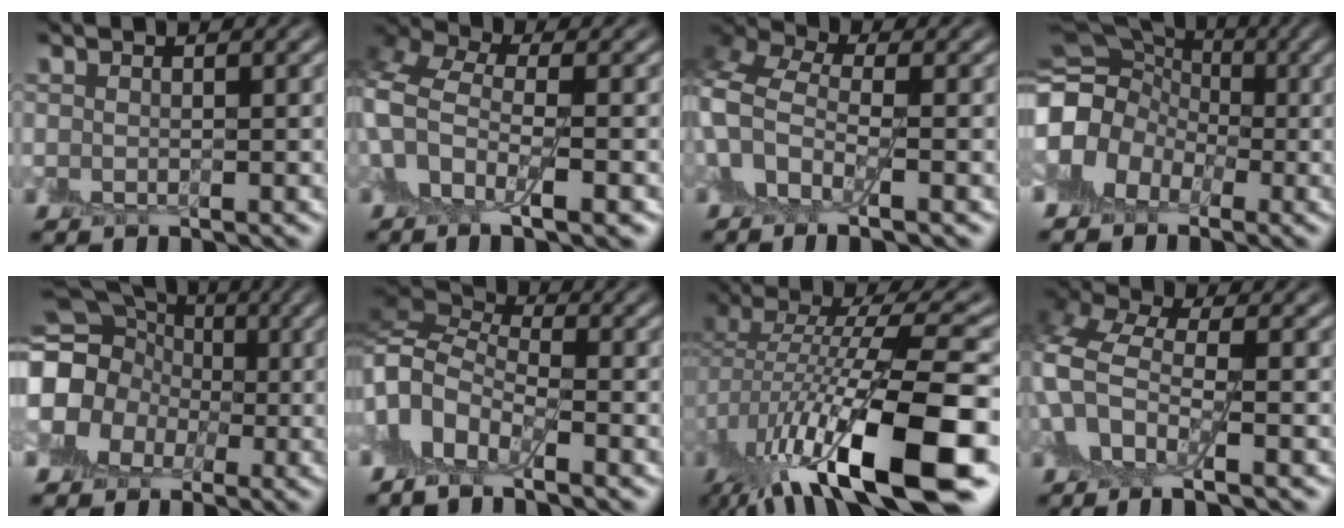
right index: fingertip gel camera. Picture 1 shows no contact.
{"total": 6.5, "force": [-1.7, 3.7, 5.0], "torque": [-0.109, -0.002, -0.042]}
{"total": 5.7, "force": [-1.5, 3.4, 4.4], "torque": [-0.101, 0.003, -0.047]}
{"total": 9.7, "force": [-2.0, 7.9, 5.1], "torque": [-0.083, 0.004, -0.060]}
{"total": 11.1, "force": [-1.1, 9.6, 5.4], "torque": [-0.107, 0.004, -0.060]}
{"total": 4.5, "force": [-1.1, 2.5, 3.6], "torque": [-0.074, 0.011, -0.047]}
{"total": 14.9, "force": [-5.4, 4.3, 13.2], "torque": [-0.241, 0.005, -0.087]}
{"total": 6.1, "force": [-0.8, 3.4, 5.0], "torque": [-0.114, 0.003, -0.032]}